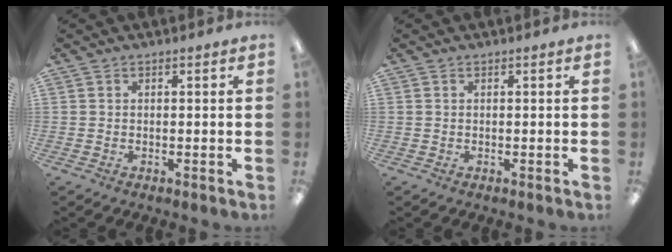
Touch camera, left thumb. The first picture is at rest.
{"total": 0.0}